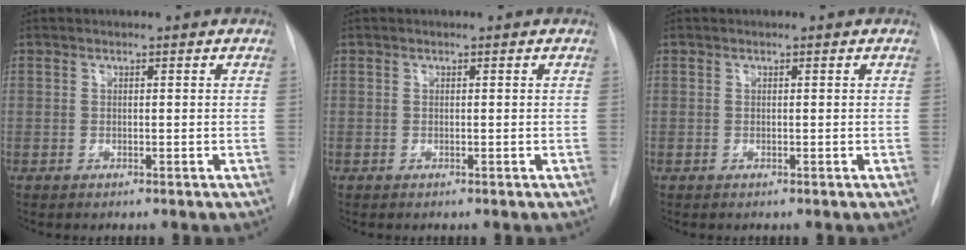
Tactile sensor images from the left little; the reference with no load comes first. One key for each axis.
{"total": 0.0}
{"total": 0.0}